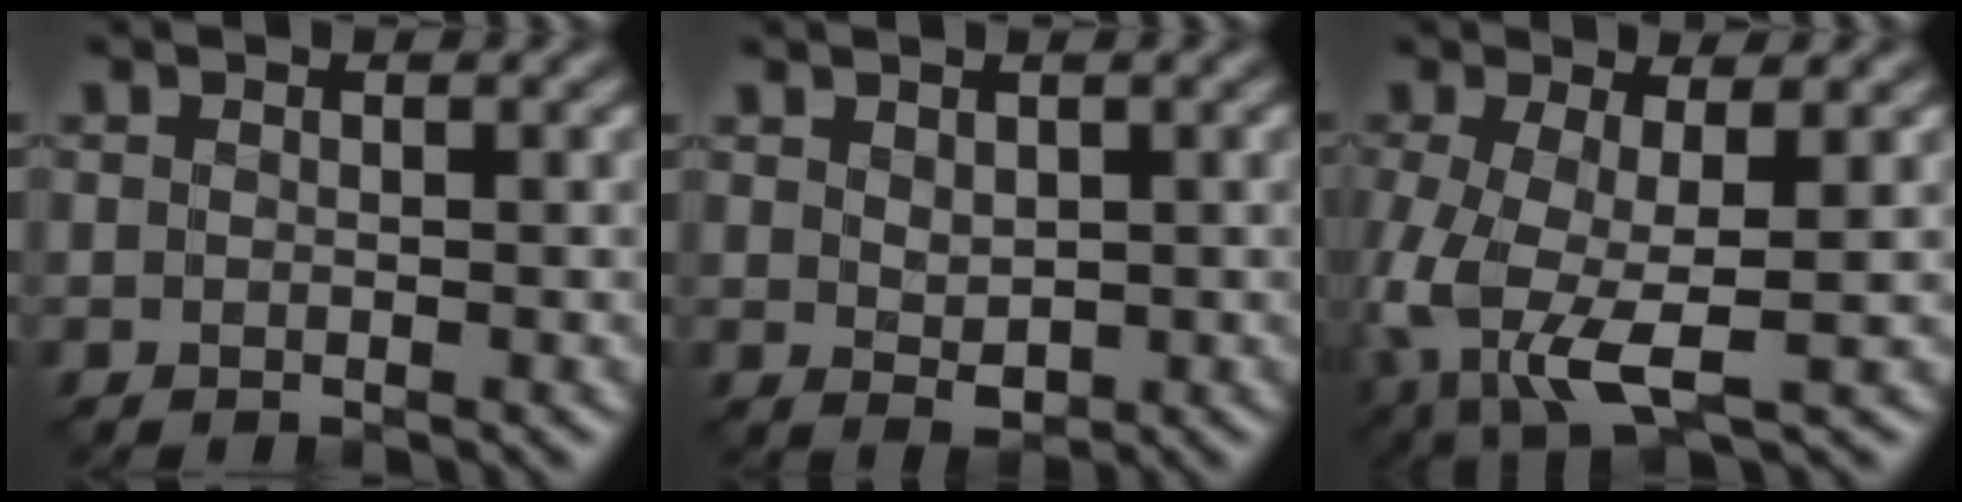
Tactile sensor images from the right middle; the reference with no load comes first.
{"total": 1.6, "force": [0.5, 1.1, 1.1], "torque": [-0.022, -0.006, 0.016]}
{"total": 6.9, "force": [-1.6, 2.6, 6.2], "torque": [-0.154, -0.020, -0.031]}